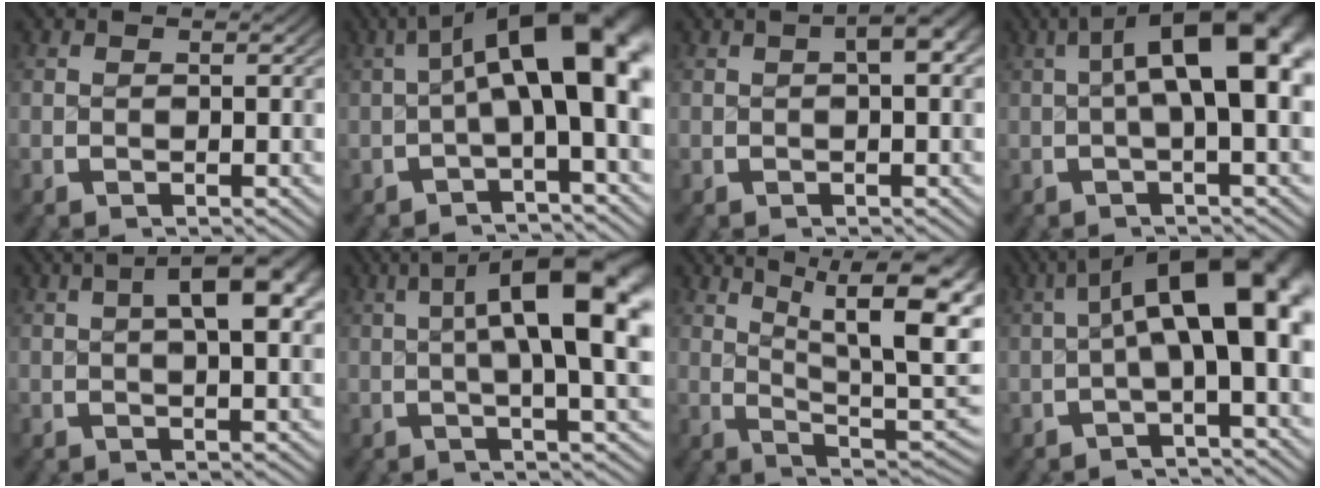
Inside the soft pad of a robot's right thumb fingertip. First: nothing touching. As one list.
[{"total": 11.0, "force": [1.6, 4.6, 9.9], "torque": [-0.122, 0.021, 0.010]}, {"total": 3.7, "force": [1.0, 1.5, 3.2], "torque": [-0.036, 0.016, 0.009]}, {"total": 10.2, "force": [2.4, 3.9, 9.1], "torque": [-0.112, 0.030, 0.018]}, {"total": 7.5, "force": [2.5, 3.2, 6.3], "torque": [-0.067, 0.027, 0.024]}, {"total": 12.2, "force": [3.5, 4.6, 10.8], "torque": [-0.128, 0.030, 0.035]}, {"total": 12.3, "force": [3.0, 6.6, 9.9], "torque": [-0.136, -0.020, 0.050]}, {"total": 11.0, "force": [1.6, 4.8, 9.7], "torque": [-0.121, 0.021, 0.011]}]